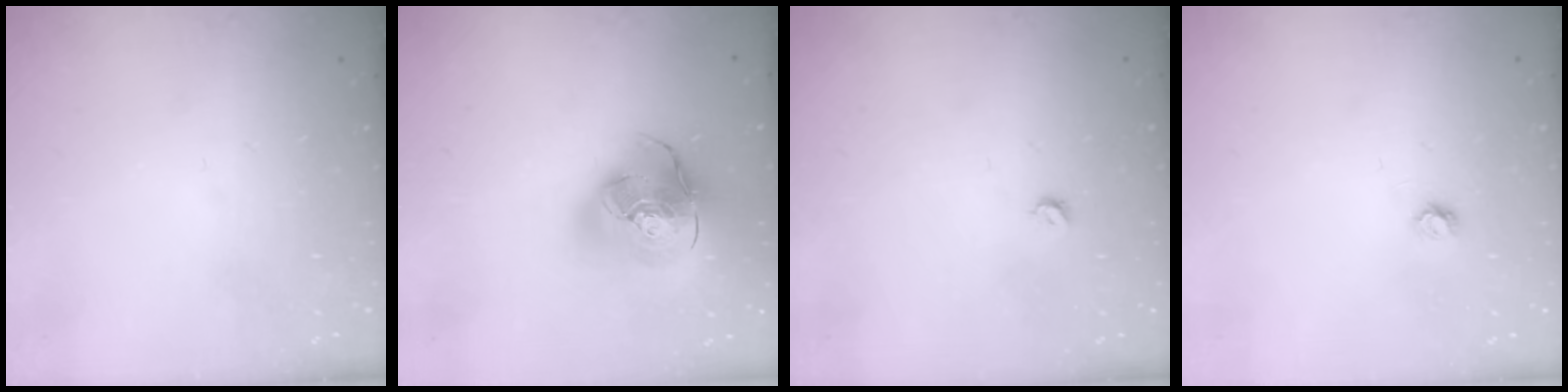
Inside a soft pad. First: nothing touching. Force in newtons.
{"total": 22.5, "press": 22.3, "slide": 3.4}
{"total": 3.7, "press": 3.6, "slide": 0.7}
{"total": 3.8, "press": 3.8, "slide": 0.3}